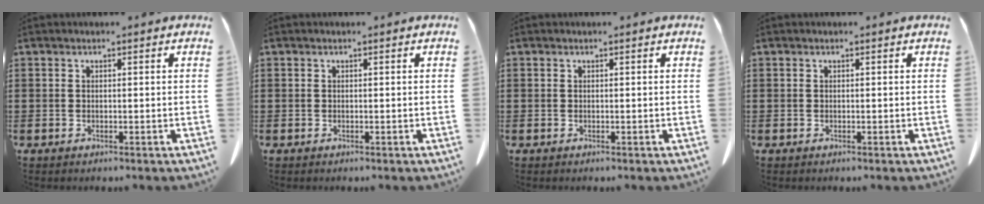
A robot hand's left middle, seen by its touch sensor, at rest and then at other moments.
{"total": 0.0}
{"total": 0.0}
{"total": 0.0}